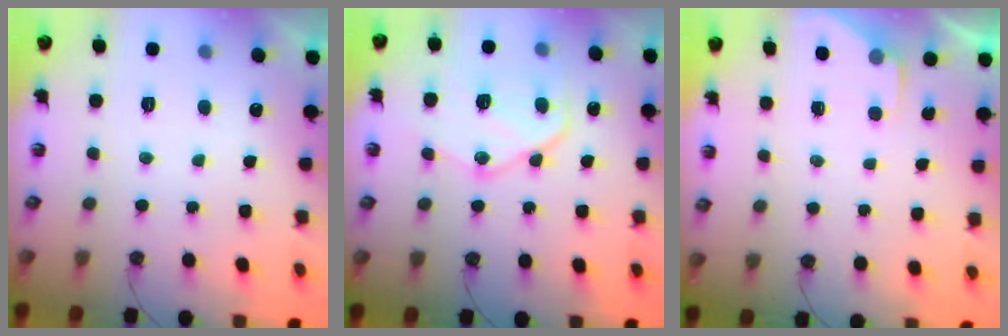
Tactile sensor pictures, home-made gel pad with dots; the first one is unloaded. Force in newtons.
{"total": 17.2, "press": 17.1, "slide": 1.8}
{"total": 2.8, "press": 2.8, "slide": 0.4}